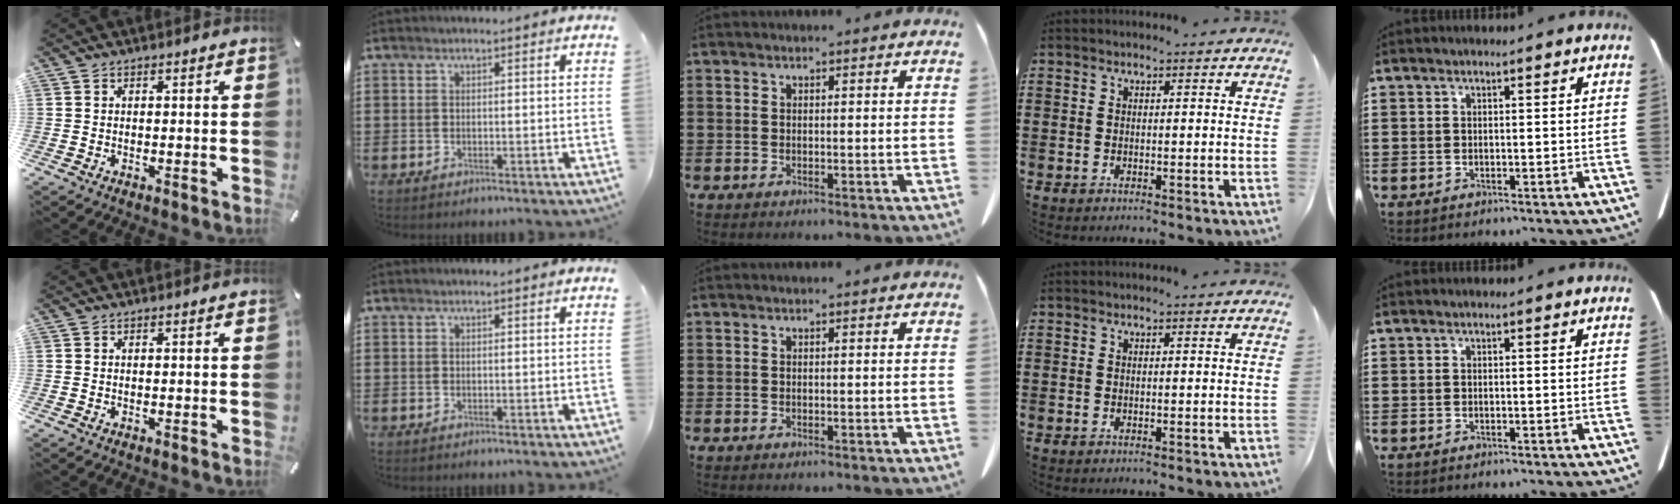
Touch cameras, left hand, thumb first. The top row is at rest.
{}